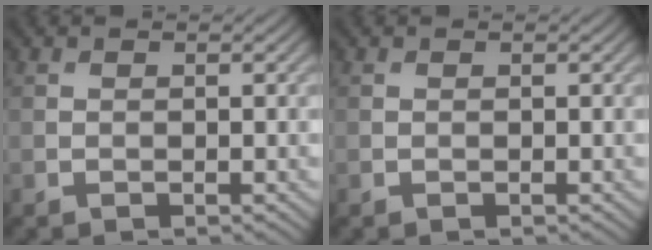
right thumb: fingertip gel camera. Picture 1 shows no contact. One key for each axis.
{"total": 0.0}